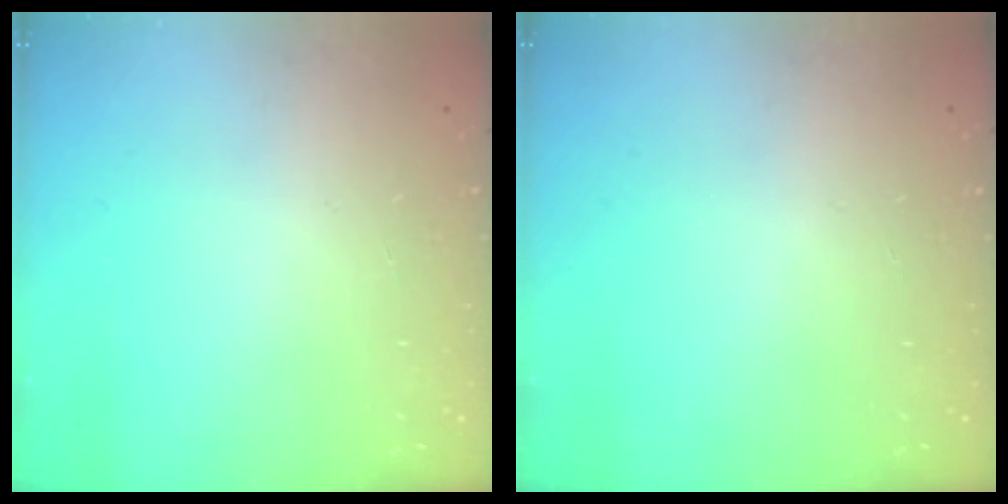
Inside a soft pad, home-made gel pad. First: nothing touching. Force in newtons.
{"total": 0.0}